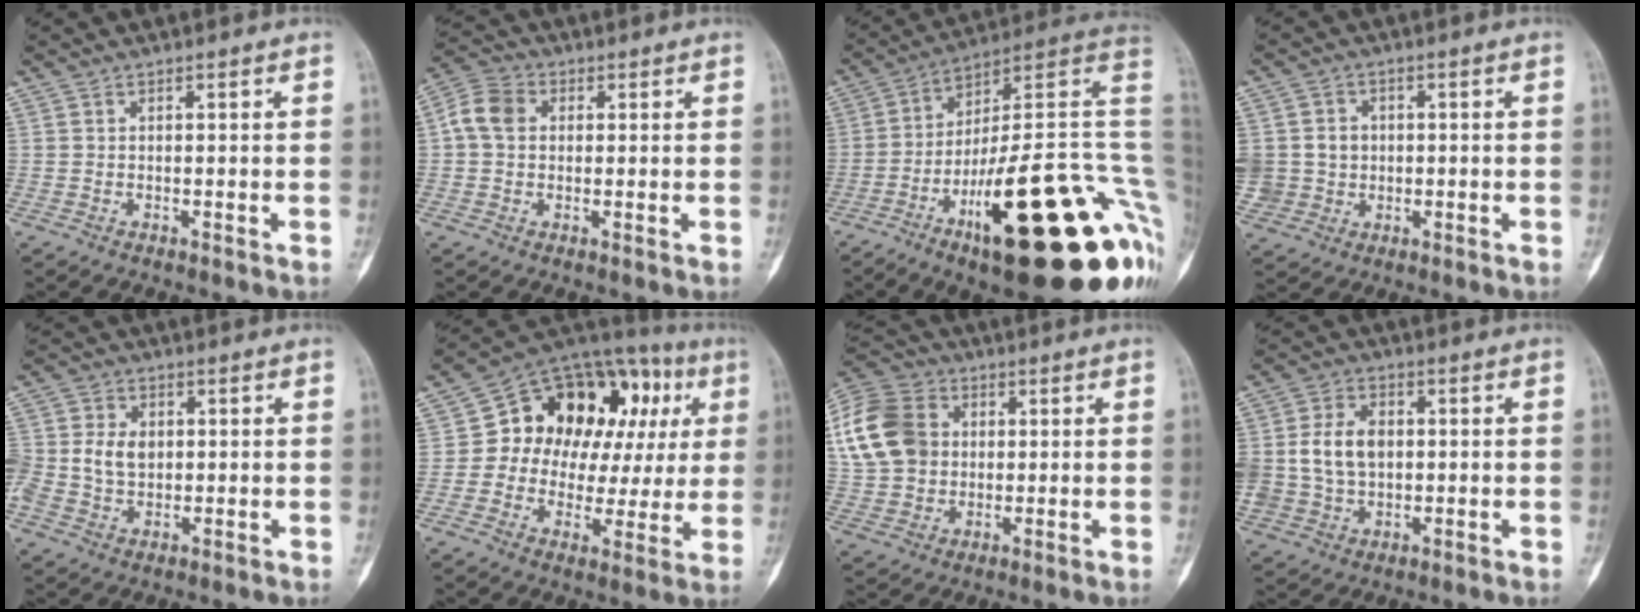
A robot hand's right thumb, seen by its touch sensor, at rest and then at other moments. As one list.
[{"total": 6.4, "force": [0.9, 5.0, 3.9], "torque": [-0.075, 0.019, 0.010]}, {"total": 33.9, "force": [-8.7, 9.5, 31.4], "torque": [-0.336, 0.071, -0.128]}, {"total": 9.5, "force": [0.2, 9.0, 3.0], "torque": [-0.056, 0.018, 0.017]}, {"total": 8.7, "force": [0.1, 6.8, 5.6], "torque": [-0.113, 0.009, 0.004]}, {"total": 23.9, "force": [5.2, 15.7, 17.3], "torque": [-0.185, 0.046, 0.078]}, {"total": 17.9, "force": [2.9, 14.5, 10.0], "torque": [-0.204, 0.024, 0.053]}, {"total": 11.0, "force": [0.5, 8.3, 7.3], "torque": [-0.126, 0.012, 0.016]}]